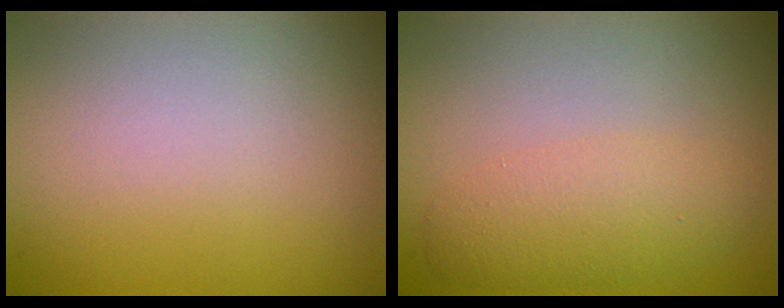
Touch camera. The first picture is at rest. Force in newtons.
{"total": 3.0, "press": 3.0, "slide": 0.1}